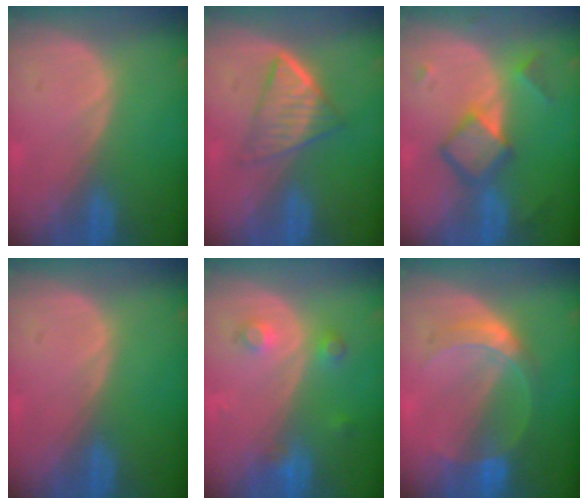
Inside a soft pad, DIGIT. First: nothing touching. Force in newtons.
{"total": 6.3, "press": 5.4, "slide": 3.1}
{"total": 6.2, "press": 6.2, "slide": 0.3}
{"total": 0.0}
{"total": 3.4, "press": 3.2, "slide": 1.2}
{"total": 5.5, "press": 5.5, "slide": 0.1}